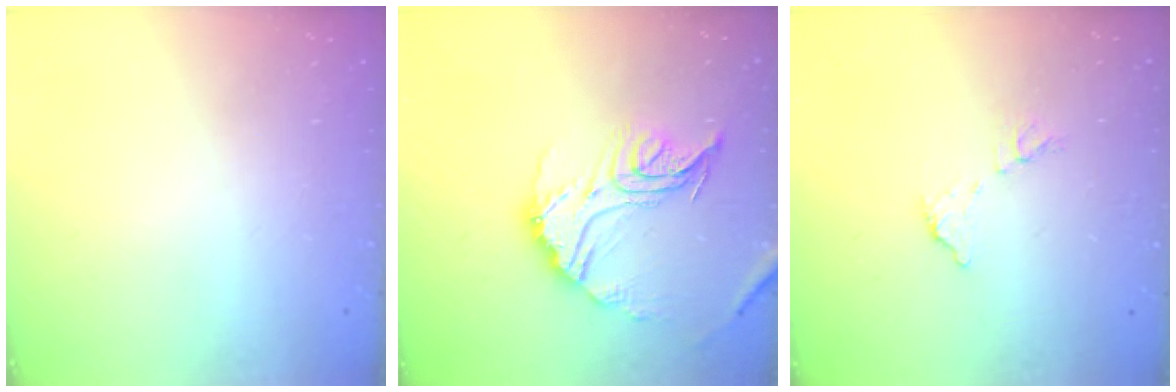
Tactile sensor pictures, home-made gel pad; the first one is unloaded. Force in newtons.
{"total": 17.1, "press": 17.0, "slide": 1.7}
{"total": 6.7, "press": 6.7, "slide": 0.3}